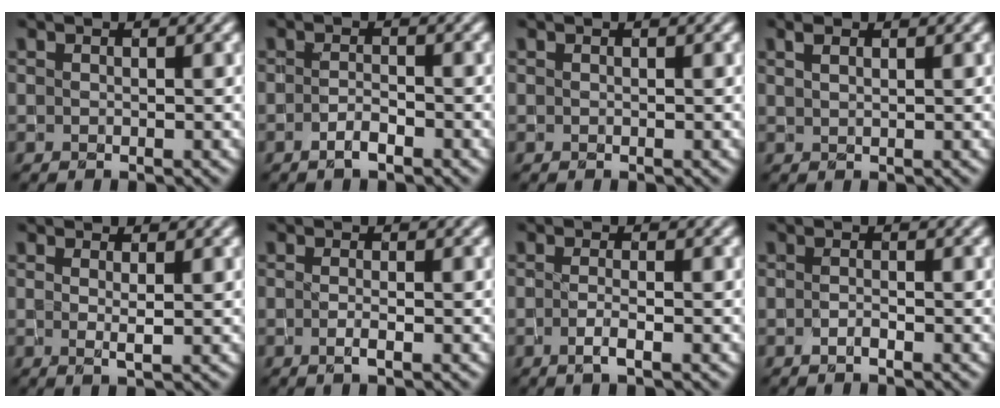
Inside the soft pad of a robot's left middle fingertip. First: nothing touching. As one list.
[{"total": 1.6, "force": [-1.0, 0.4, 1.2], "torque": [-0.023, 0.000, -0.020]}, {"total": 0.0}, {"total": 1.2, "force": [0.8, 0.4, 0.8], "torque": [-0.017, 0.004, 0.014]}, {"total": 1.3, "force": [0.4, 0.2, 1.2], "torque": [-0.023, -0.005, 0.008]}, {"total": 1.3, "force": [-0.3, 0.4, 1.2], "torque": [-0.020, -0.007, -0.007]}, {"total": 1.9, "force": [-0.6, 0.6, 1.7], "torque": [-0.029, -0.005, -0.016]}, {"total": 0.7, "force": [-0.5, 0.2, 0.6], "torque": [-0.012, -0.002, -0.008]}]